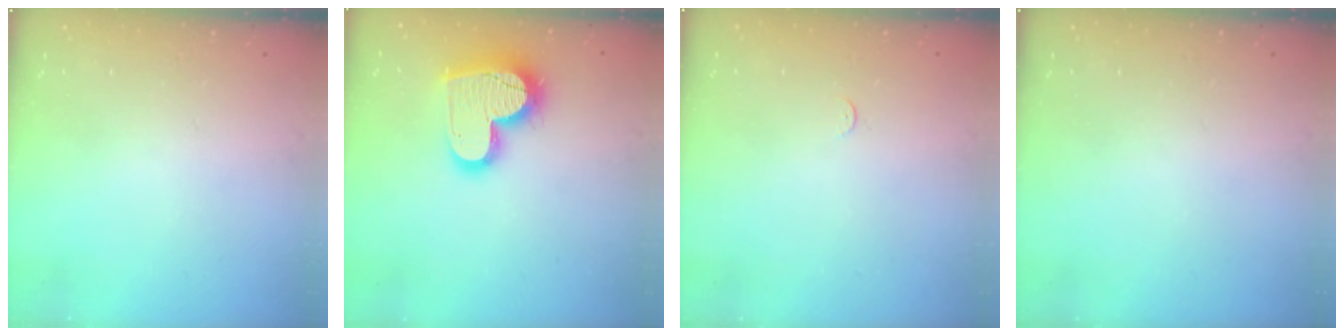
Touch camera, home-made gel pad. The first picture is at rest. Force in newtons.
{"total": 17.4, "press": 17.3, "slide": 1.3}
{"total": 2.3, "press": 2.3, "slide": 0.3}
{"total": 0.0}